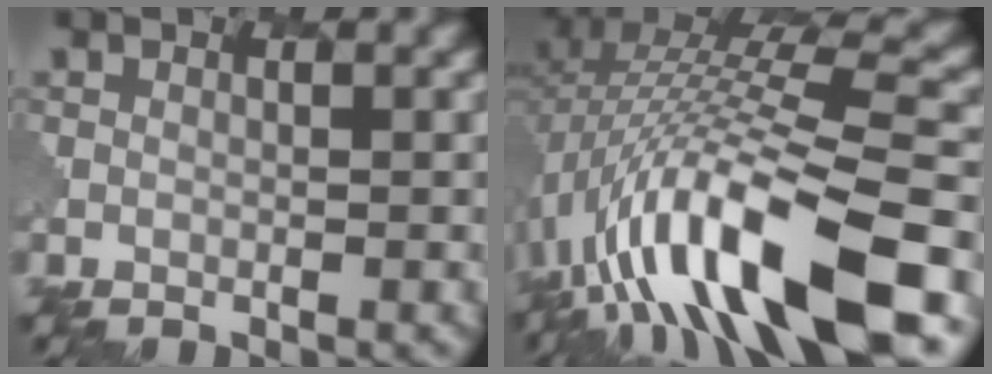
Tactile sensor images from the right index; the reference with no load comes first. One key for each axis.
{"total": 13.9, "fx": -5.7, "fy": 4.1, "fz": 12.0, "tx": -0.215, "ty": 0.012, "tz": -0.082}